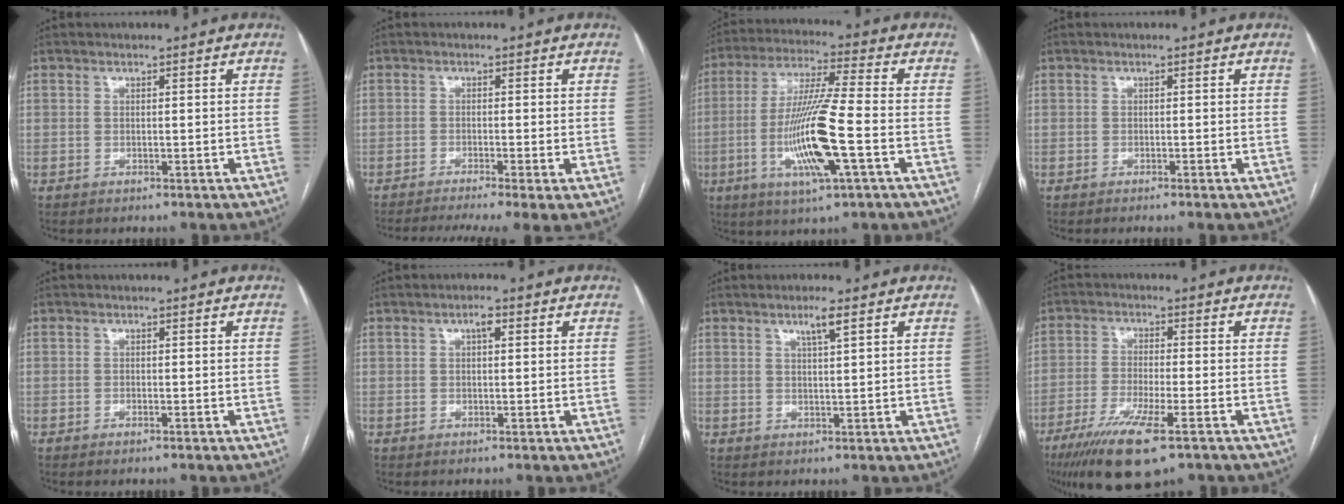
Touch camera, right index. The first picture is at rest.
{"total": 9.2, "force": [-6.6, 0.5, 6.4], "torque": [-0.092, -0.011, -0.105]}
{"total": 14.5, "force": [-3.8, 0.5, 14.0], "torque": [-0.283, -0.013, -0.073]}
{"total": 0.7, "force": [-0.5, -0.3, 0.3], "torque": [-0.002, 0.004, -0.012]}
{"total": 0.6, "force": [-0.4, 0.0, 0.3], "torque": [-0.006, -0.001, -0.006]}
{"total": 1.6, "force": [0.6, 0.6, 1.4], "torque": [-0.023, 0.006, 0.010]}
{"total": 2.6, "force": [1.6, -0.1, 2.1], "torque": [-0.040, -0.002, 0.028]}
{"total": 11.6, "force": [-7.1, 1.6, 9.1], "torque": [-0.165, -0.030, -0.117]}